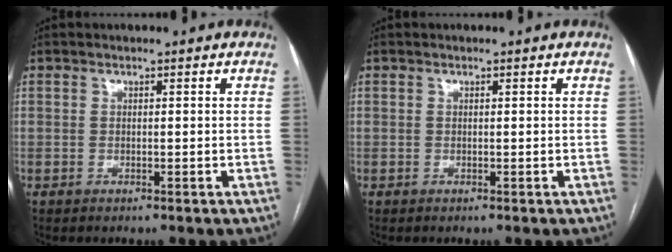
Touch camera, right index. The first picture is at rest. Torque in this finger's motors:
{"motor_torque": [0.25, 0.04, -0.01, 0.01]}